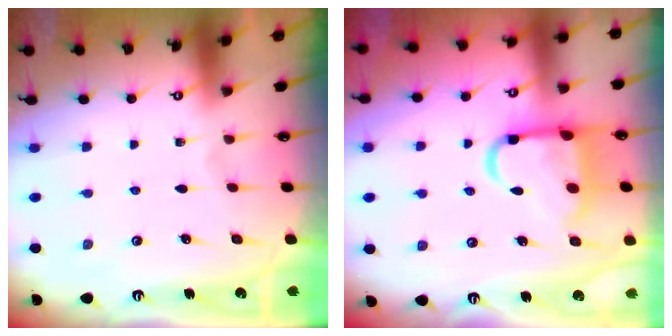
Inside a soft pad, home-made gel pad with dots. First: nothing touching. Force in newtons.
{"total": 12.6, "press": 12.5, "slide": 1.5}